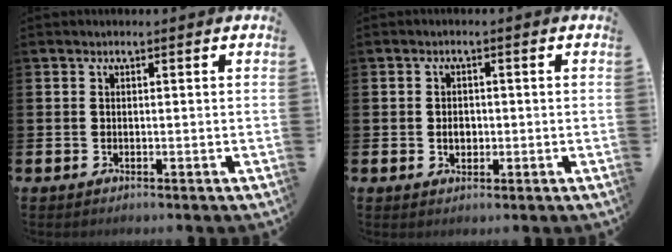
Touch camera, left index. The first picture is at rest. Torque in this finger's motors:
{"motor_torque": [0.27, -0.11, 0.03, 0.05]}